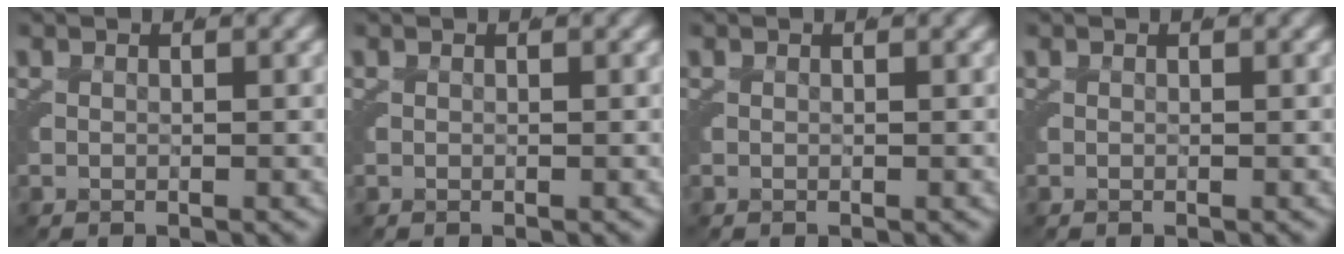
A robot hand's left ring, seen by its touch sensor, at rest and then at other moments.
{"total": 0.0}
{"total": 0.0}
{"total": 0.0}